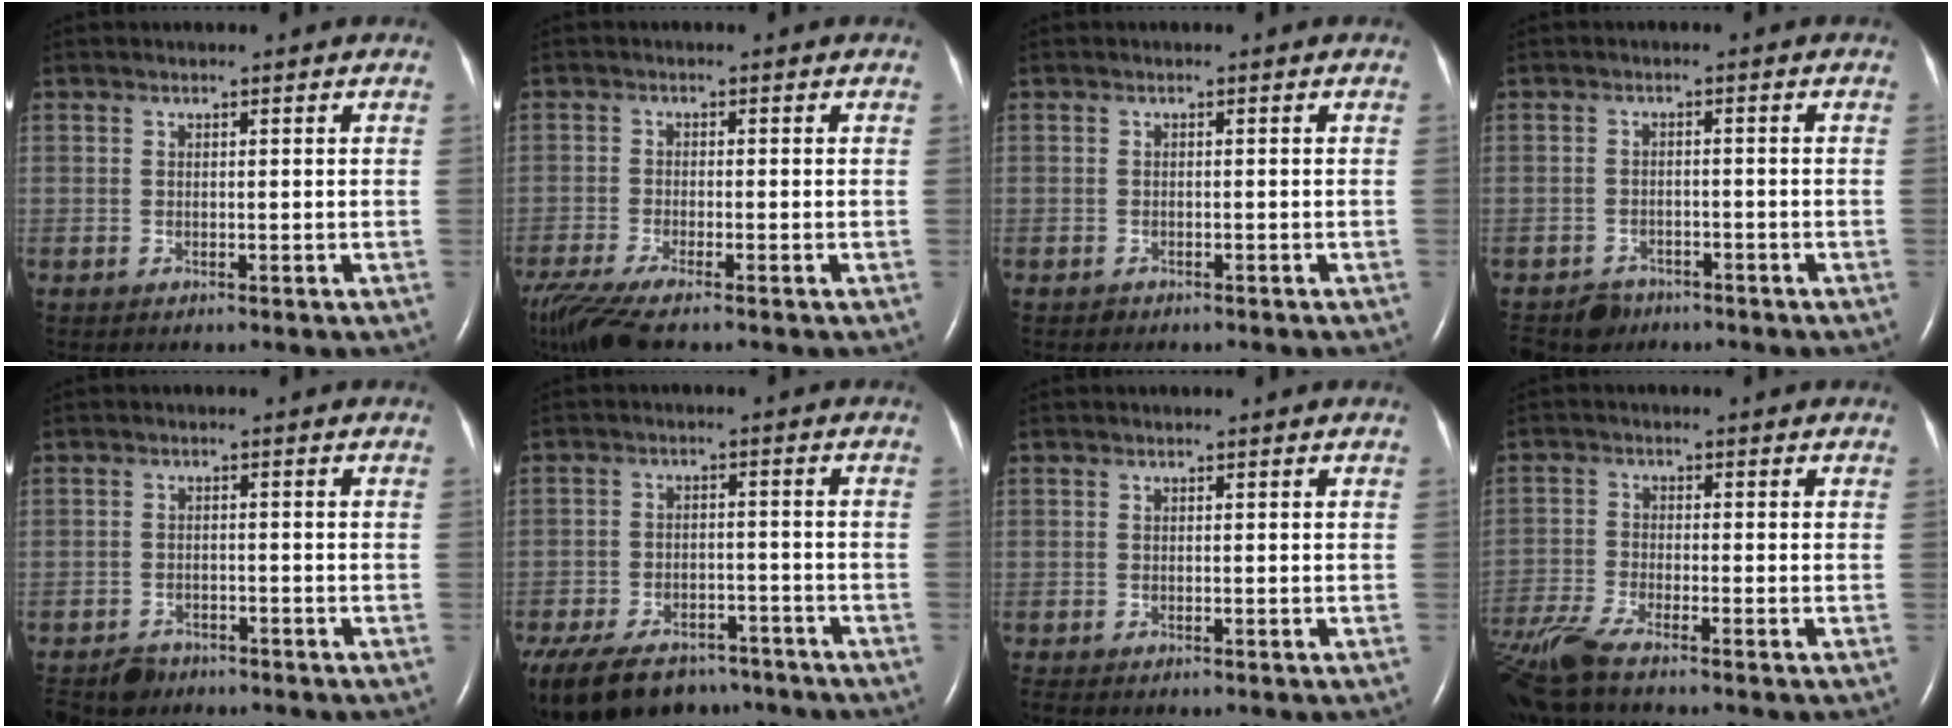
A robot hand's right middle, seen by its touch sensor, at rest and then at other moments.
{"total": 8.0, "force": [-6.2, 0.7, 5.0], "torque": [-0.096, -0.025, -0.113]}
{"total": 0.6, "force": [-0.5, 0.3, 0.0], "torque": [-0.009, -0.001, -0.010]}
{"total": 4.3, "force": [-3.4, 2.6, 0.2], "torque": [-0.004, 0.000, -0.057]}
{"total": 4.5, "force": [-3.8, 2.3, 0.7], "torque": [-0.014, -0.005, -0.066]}
{"total": 20.7, "force": [-15.1, 10.8, 9.2], "torque": [-0.254, -0.028, -0.214]}
{"total": 0.6, "force": [-0.6, 0.0, 0.2], "torque": [-0.006, -0.002, -0.011]}
{"total": 8.1, "force": [-6.7, 0.4, 4.4], "torque": [-0.100, -0.023, -0.129]}